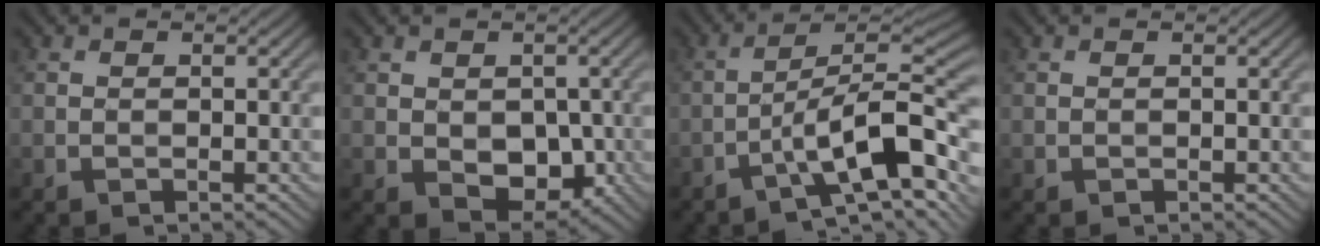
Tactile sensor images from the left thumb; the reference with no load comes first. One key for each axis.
{"total": 5.6, "fx": -0.6, "fy": 4.0, "fz": 3.9, "tx": -0.073, "ty": -0.018, "tz": -0.002}
{"total": 11.9, "fx": -5.5, "fy": 3.3, "fz": 10.0, "tx": -0.167, "ty": 0.006, "tz": -0.099}
{"total": 0.0}